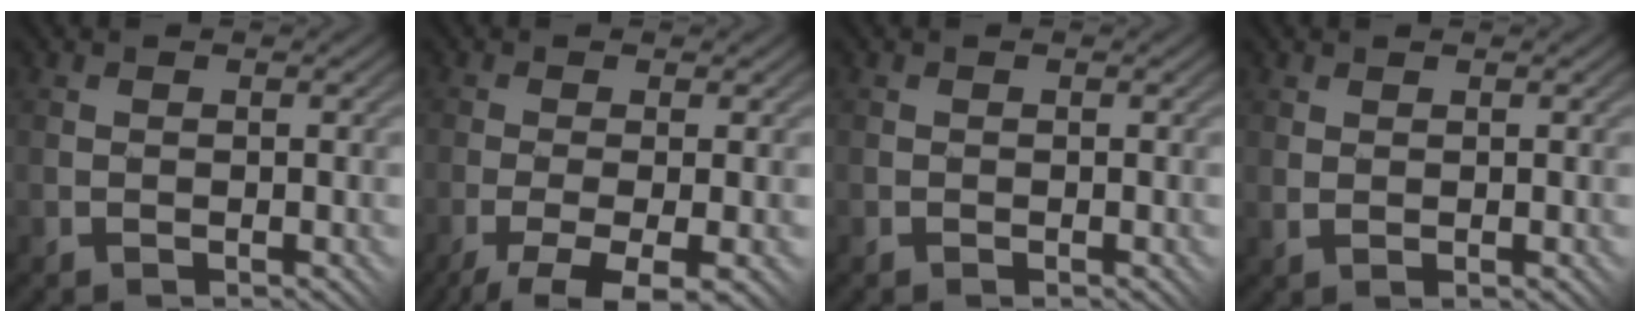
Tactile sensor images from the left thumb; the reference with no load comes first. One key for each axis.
{"total": 6.1, "fx": -3.8, "fy": 1.1, "fz": 4.7, "tx": -0.091, "ty": -0.009, "tz": -0.060}
{"total": 0.0}
{"total": 1.2, "fx": 0.3, "fy": 0.5, "fz": 1.0, "tx": -0.024, "ty": -0.002, "tz": 0.011}